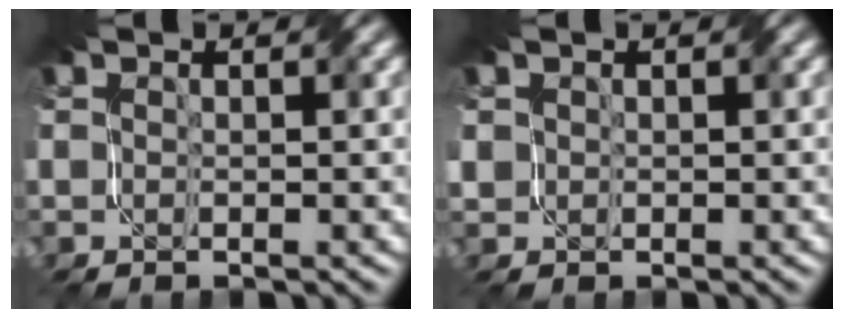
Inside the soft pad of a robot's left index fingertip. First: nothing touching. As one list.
[{"total": 1.2, "force": [0.5, 1.0, 0.1], "torque": [-0.007, -0.001, 0.013]}]